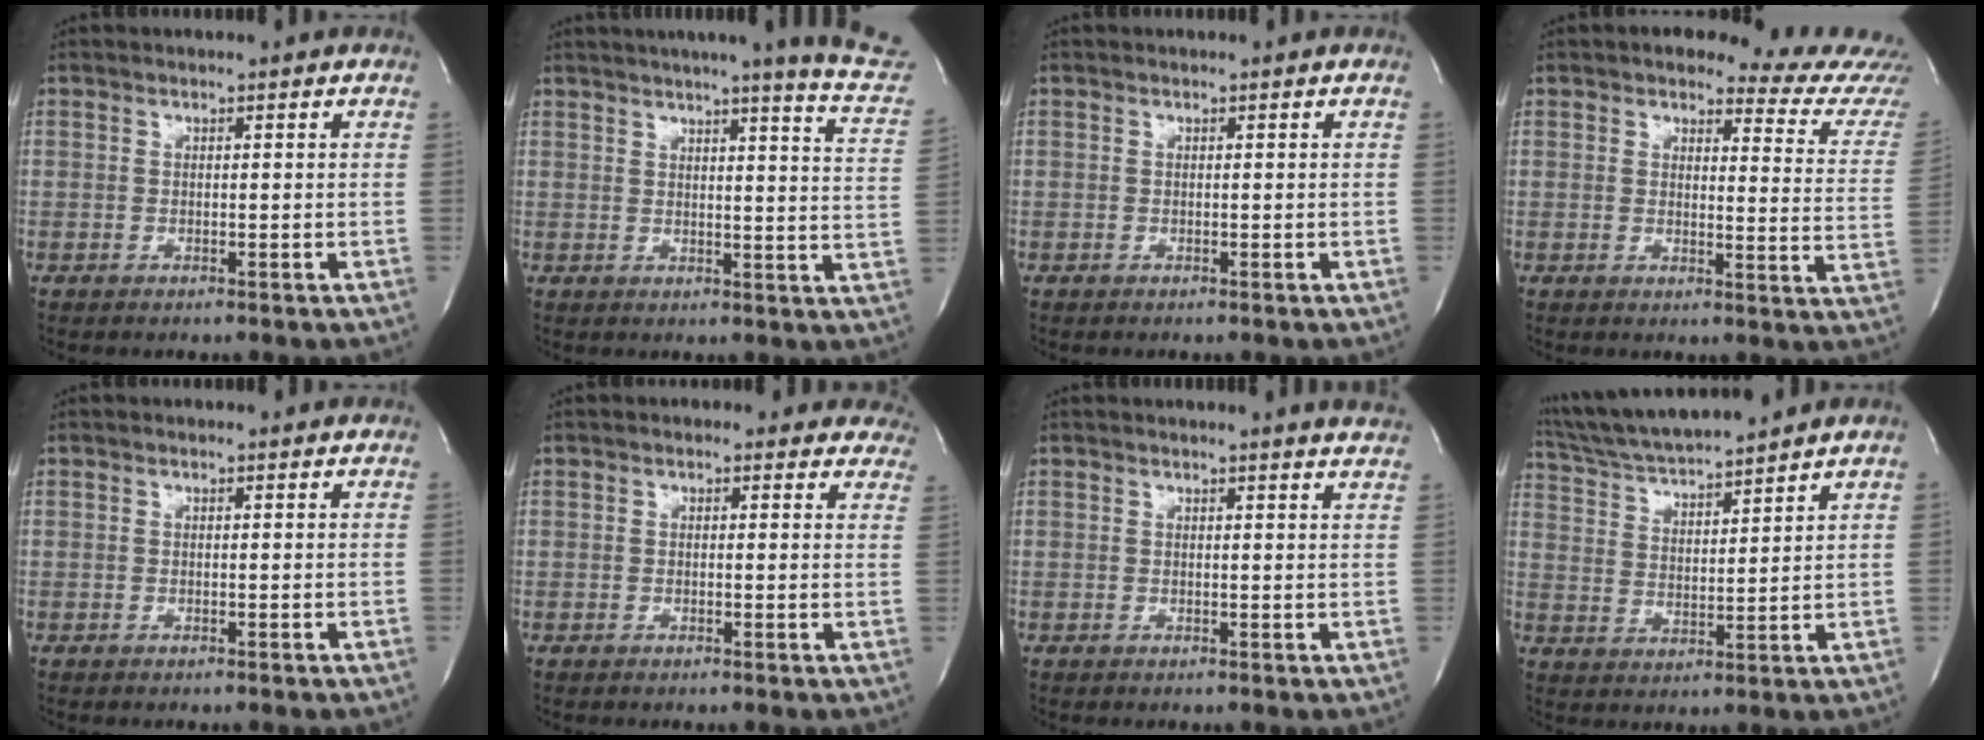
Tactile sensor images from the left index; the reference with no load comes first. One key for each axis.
{"total": 15.2, "fx": 13.4, "fy": -1.1, "fz": 7.1, "tx": -0.090, "ty": -0.071, "tz": 0.136}
{"total": 0.0}
{"total": 11.8, "fx": 11.0, "fy": 1.5, "fz": 4.0, "tx": -0.033, "ty": -0.061, "tz": 0.099}
{"total": 0.0}
{"total": 6.2, "fx": 5.3, "fy": 3.1, "fz": 0.8, "tx": 0.027, "ty": -0.001, "tz": 0.027}
{"total": 6.4, "fx": 6.2, "fy": -0.4, "fz": 1.6, "tx": -0.017, "ty": -0.019, "tz": 0.044}
{"total": 12.6, "fx": 11.6, "fy": 0.1, "fz": 4.9, "tx": -0.097, "ty": 0.012, "tz": 0.208}